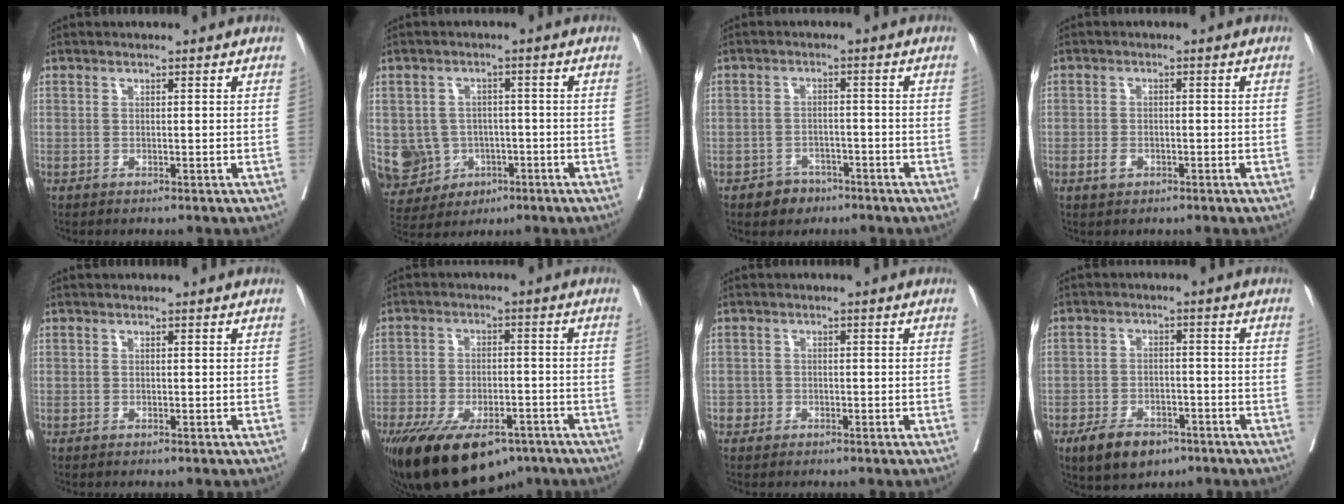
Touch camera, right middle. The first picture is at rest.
{"total": 9.2, "force": [-1.9, 8.7, 2.3], "torque": [-0.062, 0.017, -0.015]}
{"total": 3.4, "force": [-2.2, 2.5, 0.6], "torque": [-0.009, 0.010, -0.029]}
{"total": 1.9, "force": [-0.9, 1.3, 1.1], "torque": [-0.022, 0.002, -0.010]}
{"total": 0.0}
{"total": 19.6, "force": [-12.5, 9.4, 11.8], "torque": [-0.236, -0.023, -0.186]}
{"total": 1.2, "force": [-0.5, 1.1, -0.1], "torque": [0.009, 0.008, -0.011]}
{"total": 6.8, "force": [-4.3, 3.8, 3.7], "torque": [-0.068, -0.001, -0.063]}